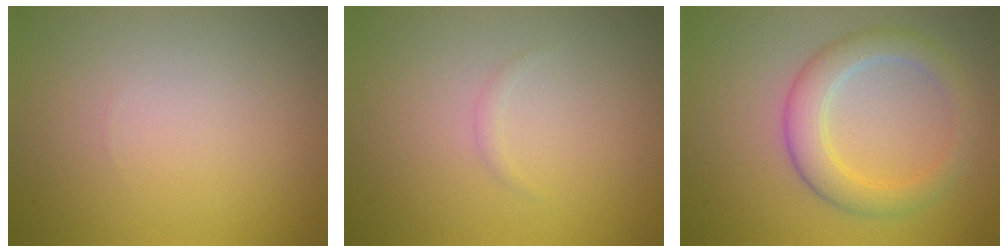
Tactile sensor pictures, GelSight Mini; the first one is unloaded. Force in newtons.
{"total": 0.6, "press": 0.6, "slide": 0.1}
{"total": 4.0, "press": 4.0, "slide": 0.1}